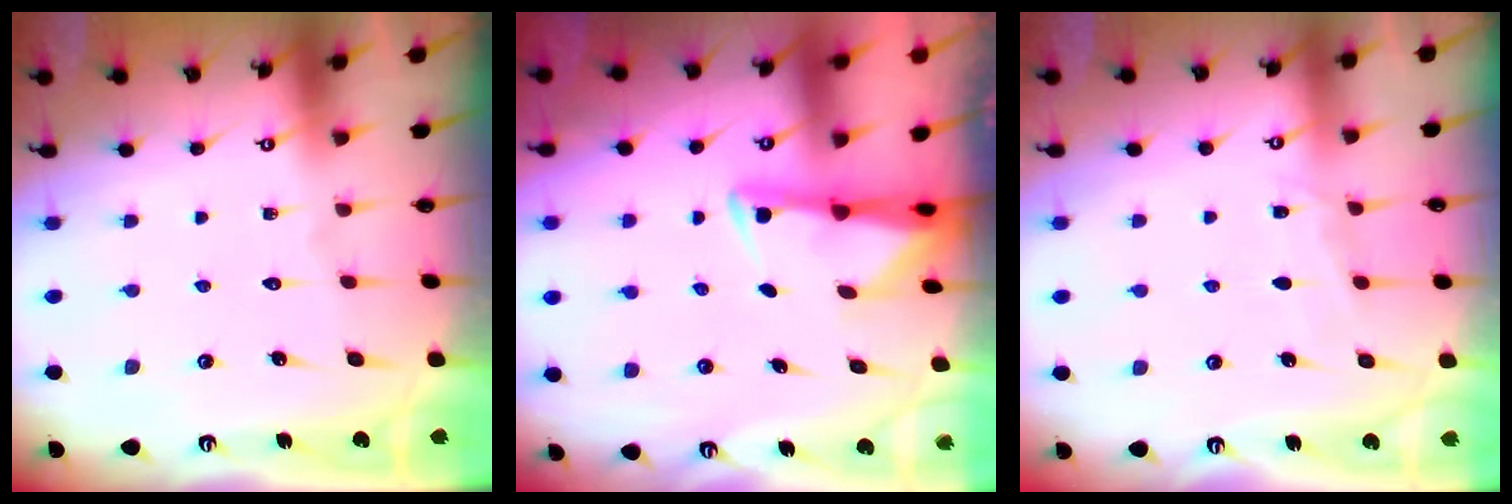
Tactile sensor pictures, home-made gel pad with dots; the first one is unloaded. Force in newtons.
{"total": 2.9, "press": 2.9, "slide": 0.6}
{"total": 5.0, "press": 5.0, "slide": 0.5}